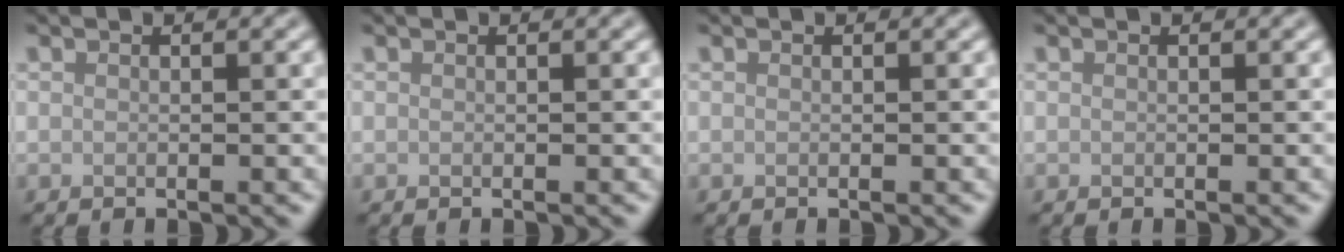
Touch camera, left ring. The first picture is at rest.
{"total": 0.0}
{"total": 0.0}
{"total": 0.0}